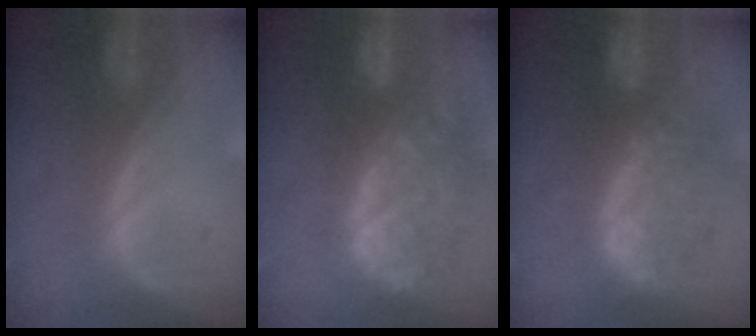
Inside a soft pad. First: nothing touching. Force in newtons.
{"total": 12.3, "press": 10.1, "slide": 7.0}
{"total": 10.3, "press": 9.4, "slide": 4.3}